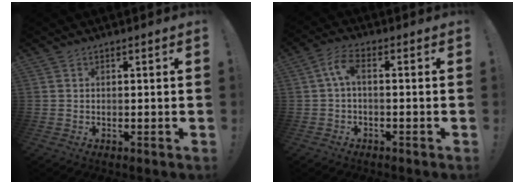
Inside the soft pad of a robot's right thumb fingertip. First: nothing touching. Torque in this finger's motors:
{"motor_torque": [-0.05, 0.05, -0.02, 0.01, 0.04]}